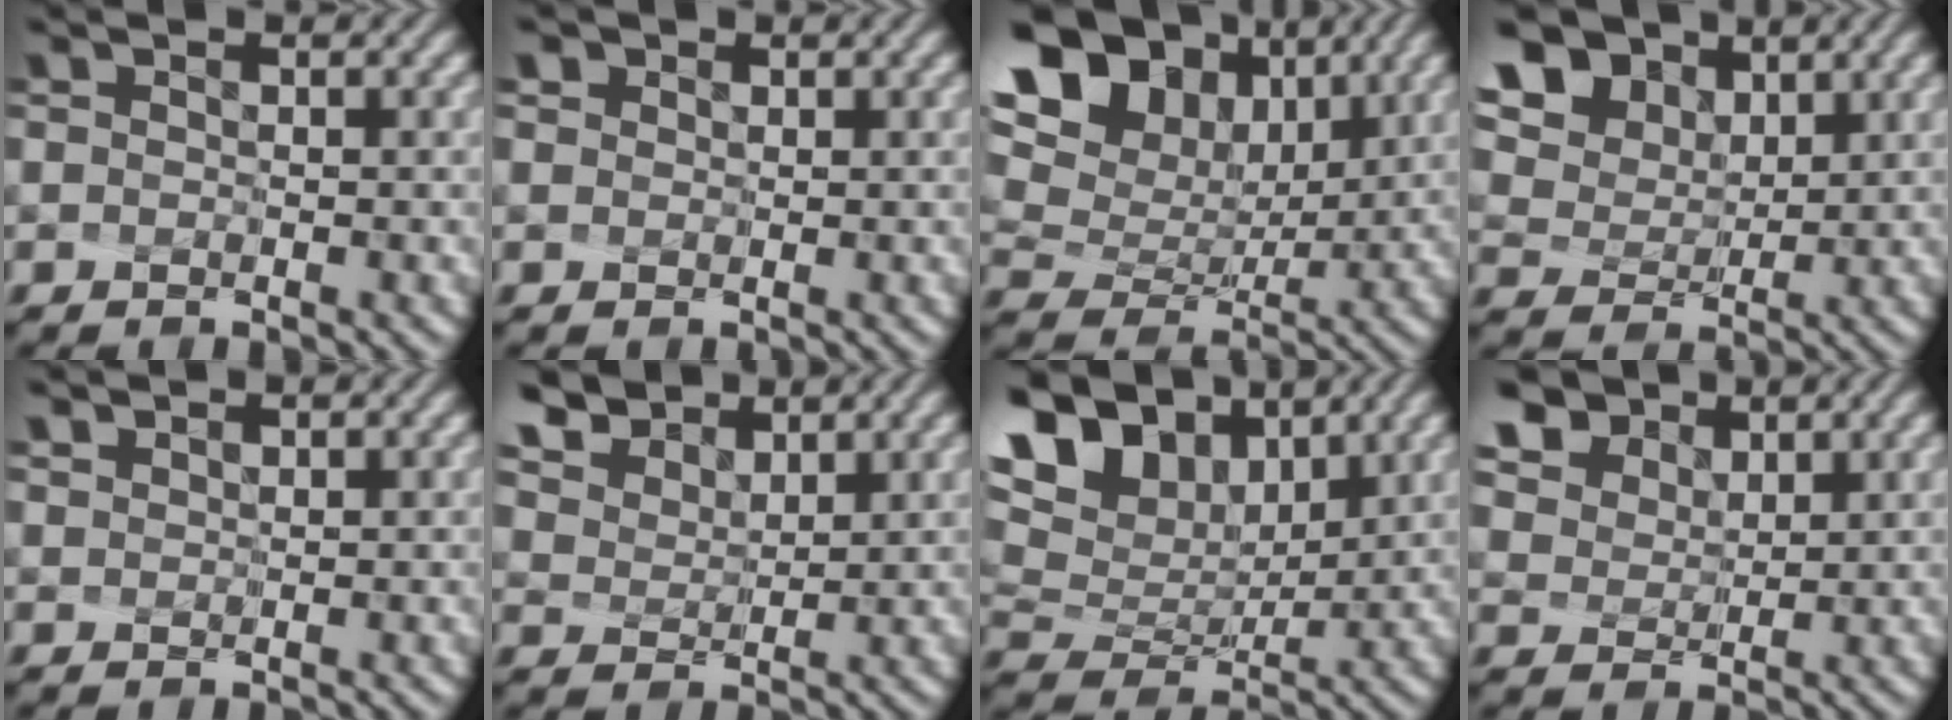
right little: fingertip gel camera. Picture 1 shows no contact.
{"total": 1.7, "force": [0.9, 1.3, 0.5], "torque": [-0.001, 0.019, 0.003]}
{"total": 12.8, "force": [6.0, 8.5, 7.6], "torque": [-0.156, 0.036, 0.107]}
{"total": 12.3, "force": [6.9, 8.6, 5.4], "torque": [-0.157, 0.029, 0.143]}
{"total": 1.1, "force": [1.0, 0.5, 0.2], "torque": [-0.015, 0.014, 0.018]}
{"total": 7.3, "force": [5.6, 4.0, 2.2], "torque": [-0.091, 0.009, 0.110]}
{"total": 11.6, "force": [6.5, 6.6, 7.0], "torque": [-0.163, 0.031, 0.109]}
{"total": 8.8, "force": [5.9, 5.7, 3.1], "torque": [-0.110, 0.020, 0.110]}